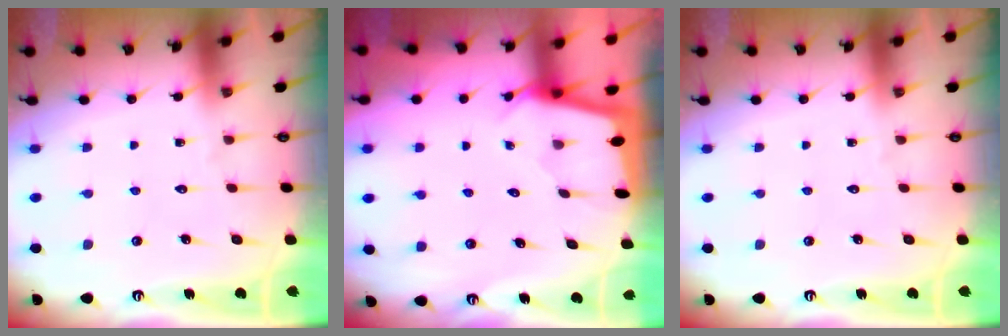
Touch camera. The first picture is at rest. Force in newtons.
{"total": 1.7, "press": 1.7, "slide": 0.2}
{"total": 0.0}